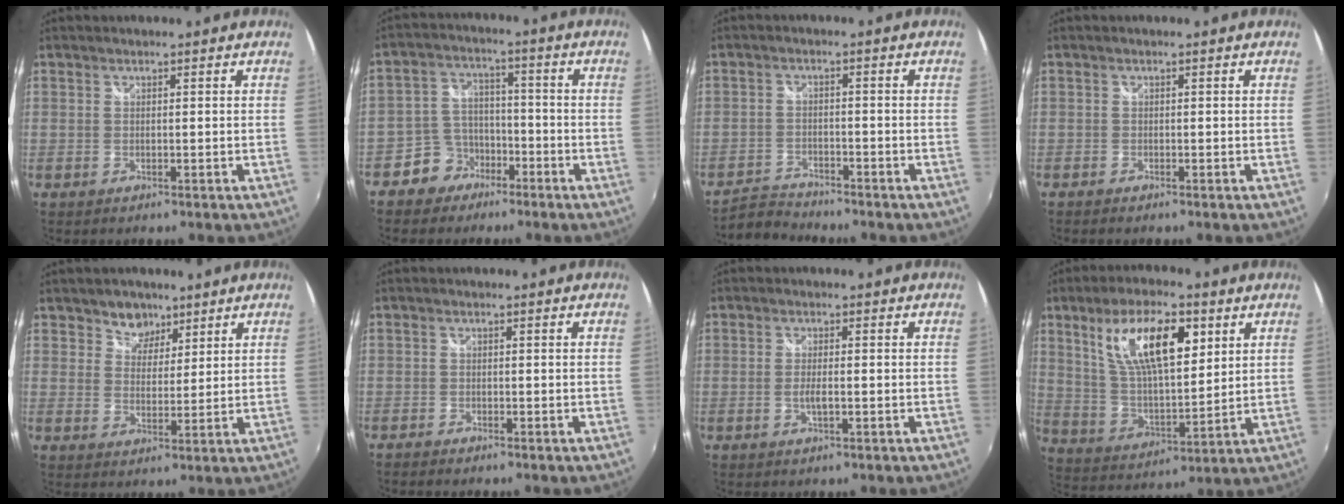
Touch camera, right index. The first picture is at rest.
{"total": 7.1, "force": [-4.7, 5.2, 0.7], "torque": [-0.027, 0.030, -0.080]}
{"total": 5.1, "force": [-5.0, 1.1, 0.2], "torque": [-0.026, 0.005, -0.097]}
{"total": 0.8, "force": [-0.7, 0.3, 0.1], "torque": [-0.007, -0.004, -0.017]}
{"total": 4.9, "force": [3.4, 3.5, 0.8], "torque": [-0.003, 0.002, 0.056]}
{"total": 1.6, "force": [-1.5, 0.4, 0.4], "torque": [-0.015, -0.009, -0.030]}
{"total": 2.6, "force": [-0.7, 0.5, 2.4], "torque": [-0.046, -0.005, -0.011]}
{"total": 15.9, "force": [7.1, 6.1, 12.9], "torque": [-0.233, 0.011, 0.135]}